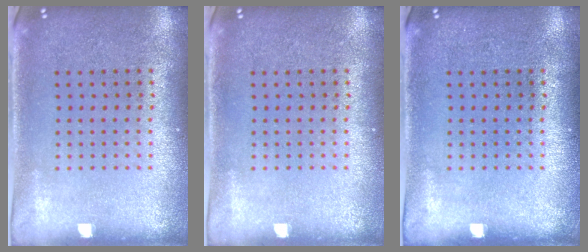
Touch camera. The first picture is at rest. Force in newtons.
{"total": 0.0}
{"total": 0.0}